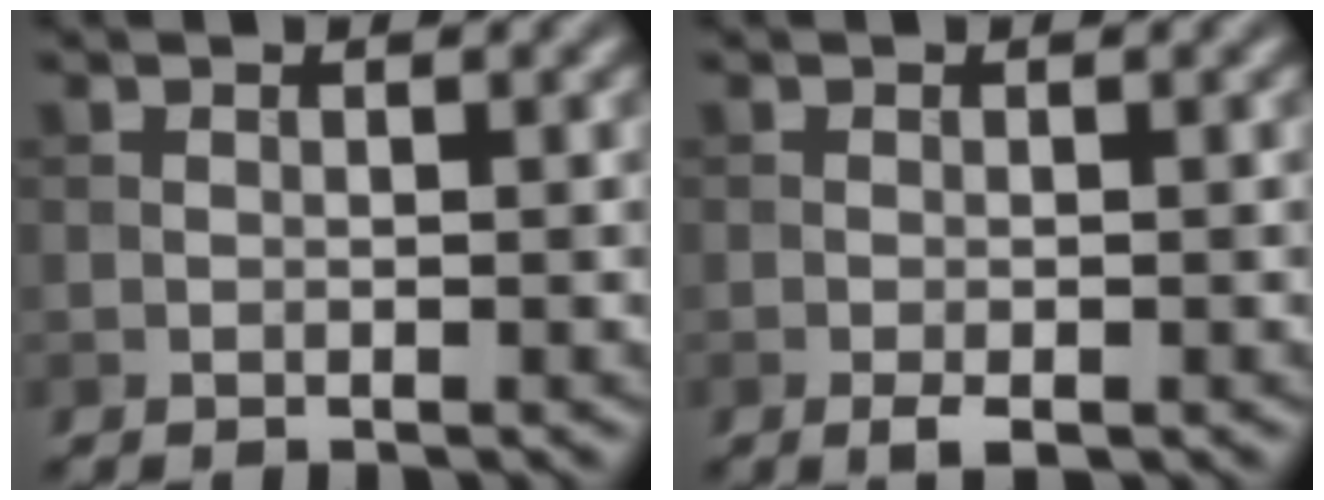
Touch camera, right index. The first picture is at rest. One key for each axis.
{"total": 1.4, "fx": -0.7, "fy": 0.4, "fz": 1.2, "tx": -0.022, "ty": -0.005, "tz": -0.012}